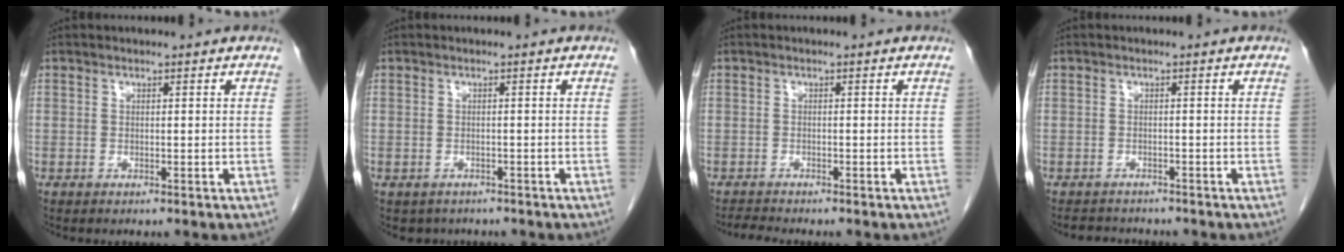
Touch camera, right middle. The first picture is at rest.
{"total": 2.6, "force": [-2.1, 1.6, 0.1], "torque": [-0.002, 0.004, -0.029]}
{"total": 1.5, "force": [-1.4, -0.3, 0.0], "torque": [-0.005, -0.009, -0.026]}
{"total": 3.6, "force": [-3.4, 1.1, 0.4], "torque": [-0.004, -0.007, -0.050]}